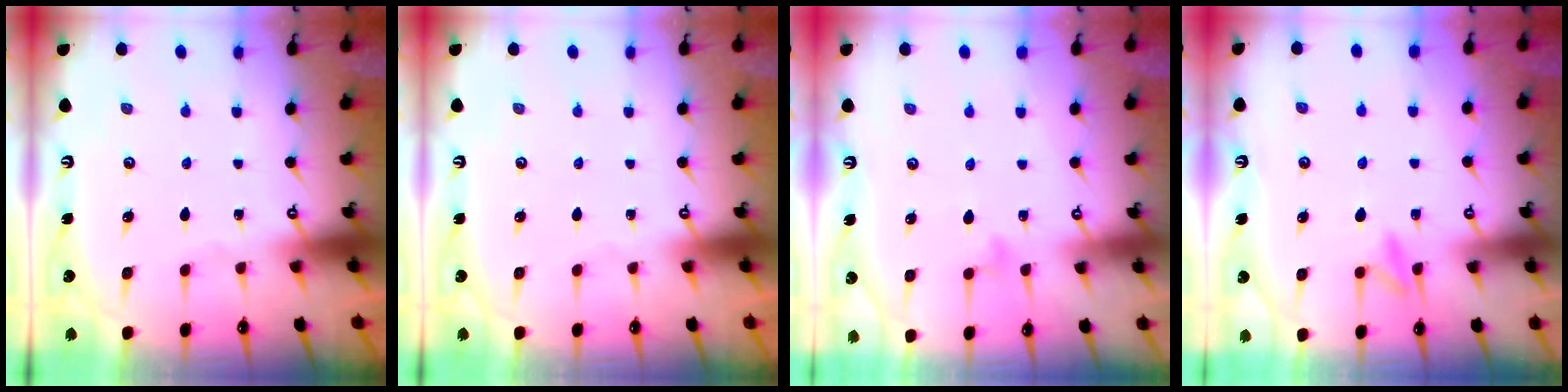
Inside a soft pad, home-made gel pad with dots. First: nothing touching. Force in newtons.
{"total": 0.0}
{"total": 4.0, "press": 4.0, "slide": 0.2}
{"total": 9.0, "press": 8.9, "slide": 1.0}